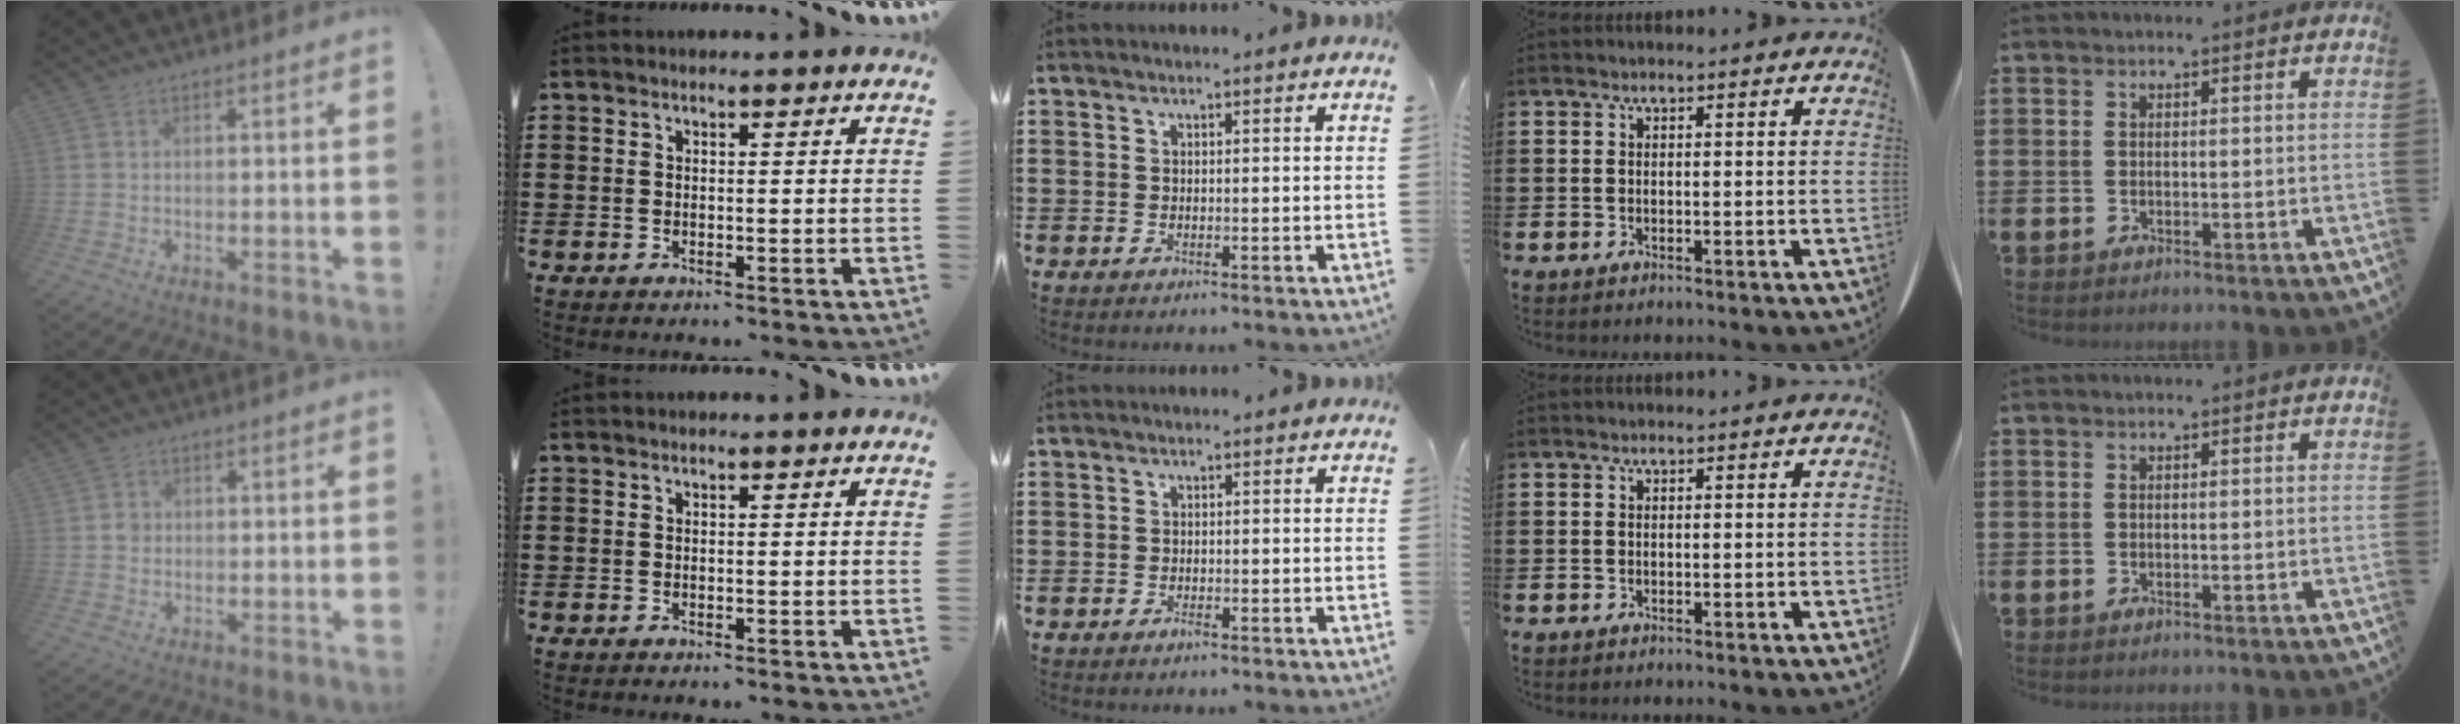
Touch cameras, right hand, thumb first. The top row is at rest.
{"thumb": {"total": 1.8, "force": [-0.2, 1.7, 0.5], "torque": [0.008, -0.001, -0.007]}, "middle": {"total": 0.9, "force": [-0.7, 0.3, 0.4], "torque": [-0.009, -0.003, -0.014]}}